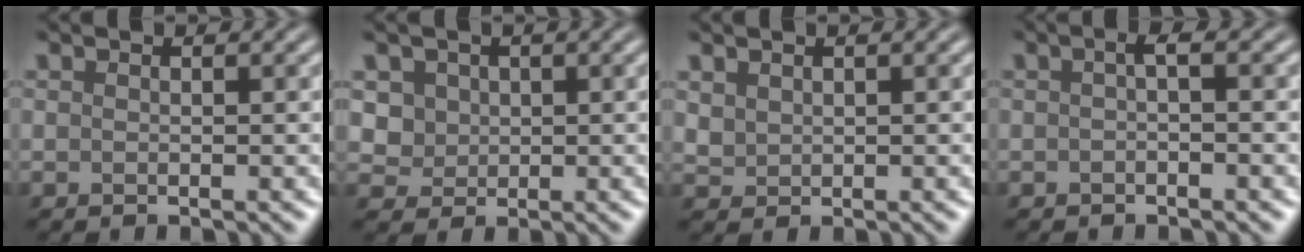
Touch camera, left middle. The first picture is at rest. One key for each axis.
{"total": 3.1, "fx": 1.2, "fy": 2.7, "fz": 1.2, "tx": -0.032, "ty": -0.004, "tz": 0.034}
{"total": 1.2, "fx": 0.7, "fy": 0.9, "fz": 0.4, "tx": -0.012, "ty": -0.002, "tz": 0.020}
{"total": 1.0, "fx": -0.4, "fy": 0.1, "fz": 0.9, "tx": -0.018, "ty": 0.000, "tz": -0.005}